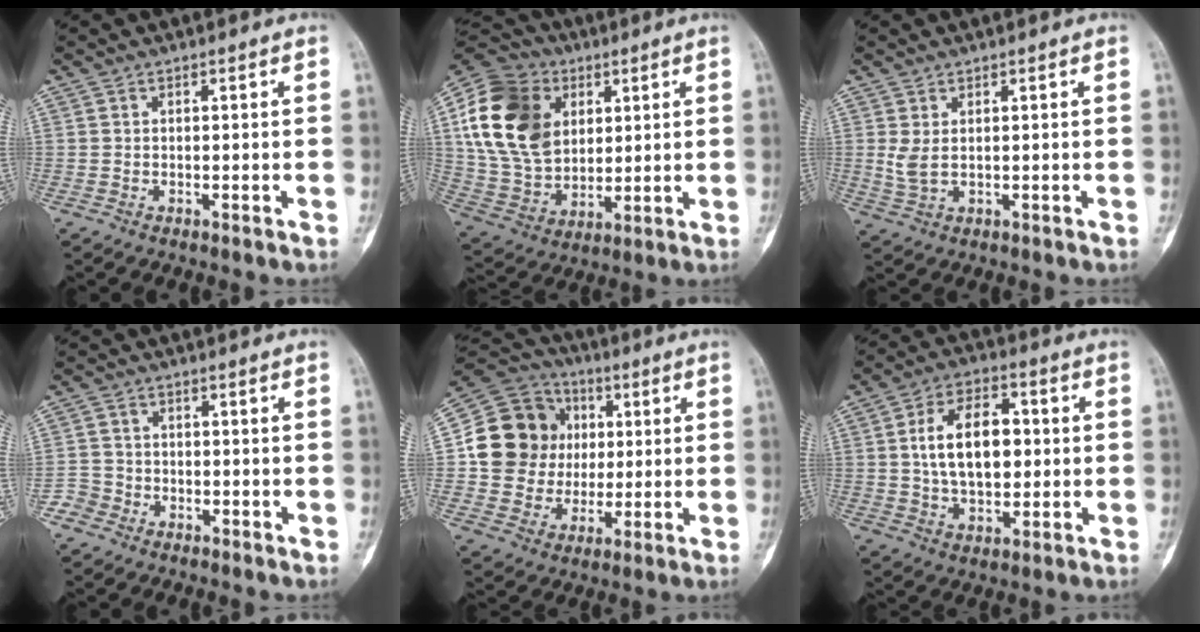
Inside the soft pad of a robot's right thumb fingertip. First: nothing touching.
{"total": 21.8, "force": [5.9, 16.1, 13.5], "torque": [-0.250, -0.002, 0.114]}
{"total": 3.1, "force": [0.7, 1.5, 2.7], "torque": [-0.066, -0.002, 0.023]}
{"total": 3.2, "force": [-2.0, 2.6, -0.2], "torque": [0.013, 0.014, -0.047]}
{"total": 17.5, "force": [2.2, 15.8, 7.3], "torque": [-0.097, 0.024, 0.046]}
{"total": 14.0, "force": [1.4, 8.4, 11.1], "torque": [-0.168, 0.010, 0.022]}